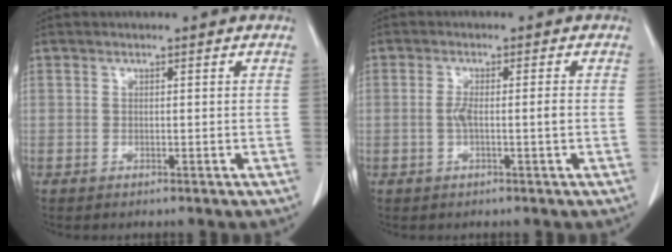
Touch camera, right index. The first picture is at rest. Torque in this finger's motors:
{"motor_torque": [0.22, -0.06, 0.04, 0.04]}